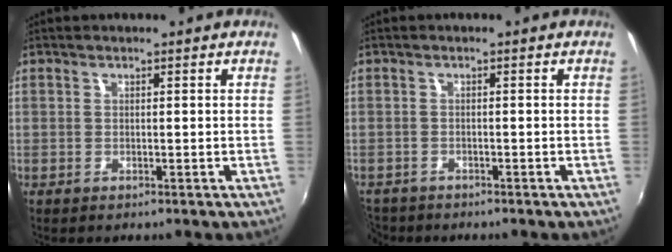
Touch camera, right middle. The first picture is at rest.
{"total": 4.6, "force": [-3.8, 2.3, 1.0], "torque": [-0.042, -0.016, -0.071]}